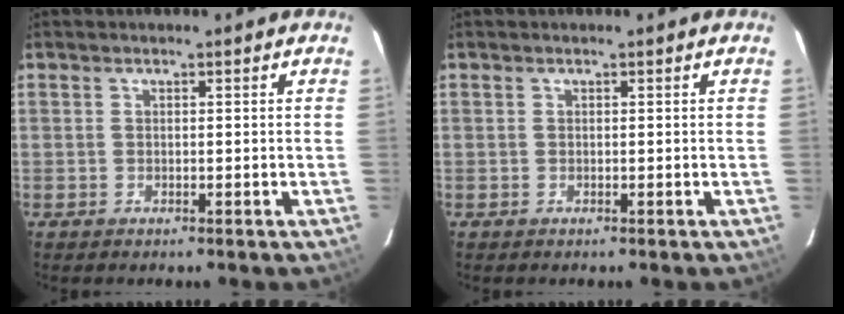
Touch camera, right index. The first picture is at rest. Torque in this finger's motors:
{"motor_torque": [0.00, 0.00, 0.02, 0.00]}